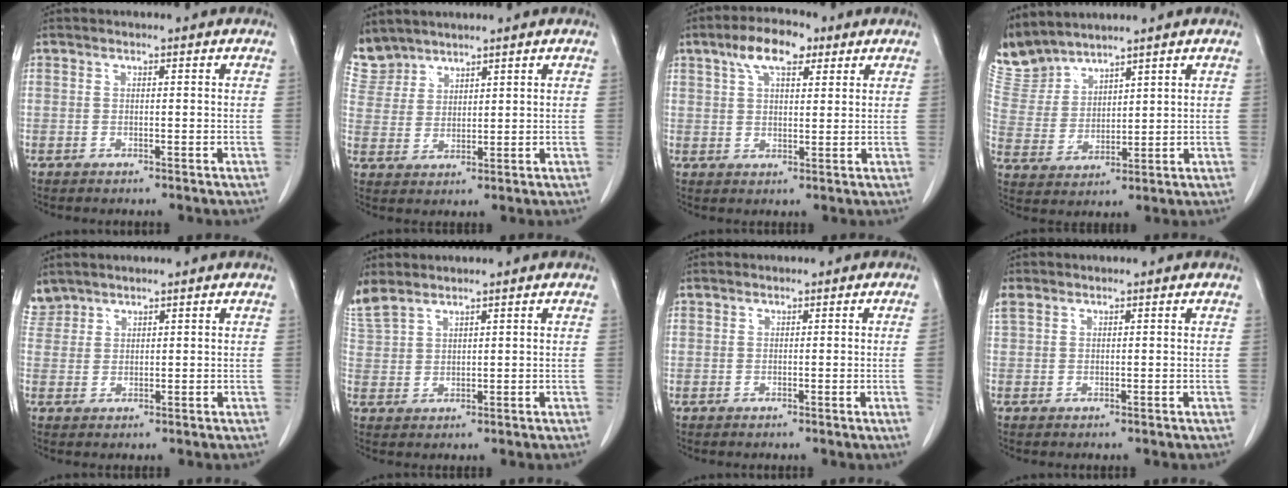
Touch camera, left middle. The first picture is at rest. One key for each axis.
{"total": 5.8, "fx": 5.4, "fy": 2.2, "fz": -0.2, "tx": 0.002, "ty": 0.004, "tz": 0.120}
{"total": 7.3, "fx": 4.2, "fy": 3.0, "fz": 5.2, "tx": -0.097, "ty": 0.020, "tz": 0.071}
{"total": 7.5, "fx": 7.4, "fy": 1.0, "fz": 0.3, "tx": -0.029, "ty": 0.015, "tz": 0.171}
{"total": 3.1, "fx": 2.8, "fy": 1.1, "fz": -0.3, "tx": 0.004, "ty": 0.012, "tz": 0.062}
{"total": 4.9, "fx": 4.5, "fy": 1.3, "fz": 1.4, "tx": -0.047, "ty": 0.012, "tz": 0.105}
{"total": 1.2, "fx": 0.2, "fy": -0.5, "fz": 1.0, "tx": -0.014, "ty": -0.006, "tz": 0.005}
{"total": 1.7, "fx": 1.3, "fy": 0.9, "fz": 0.6, "tx": -0.024, "ty": 0.016, "tz": 0.032}